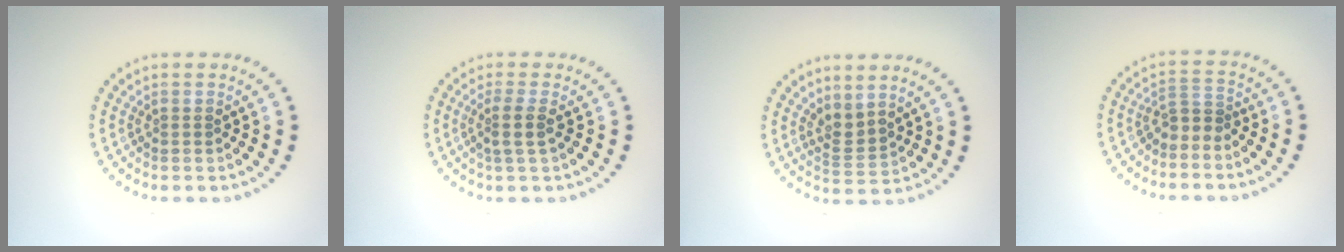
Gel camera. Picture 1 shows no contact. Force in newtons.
{"total": 1.8, "press": 1.4, "slide": 1.1}
{"total": 2.3, "press": 1.5, "slide": 1.7}
{"total": 1.8, "press": 1.2, "slide": 1.4}